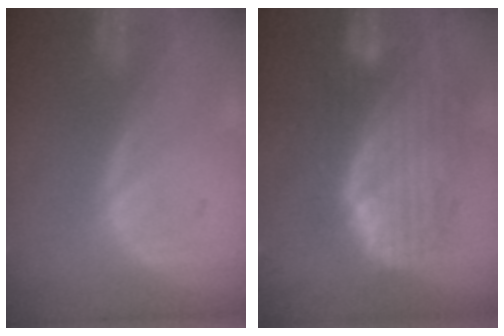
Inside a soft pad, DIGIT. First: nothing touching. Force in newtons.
{"total": 10.4, "press": 9.1, "slide": 5.2}